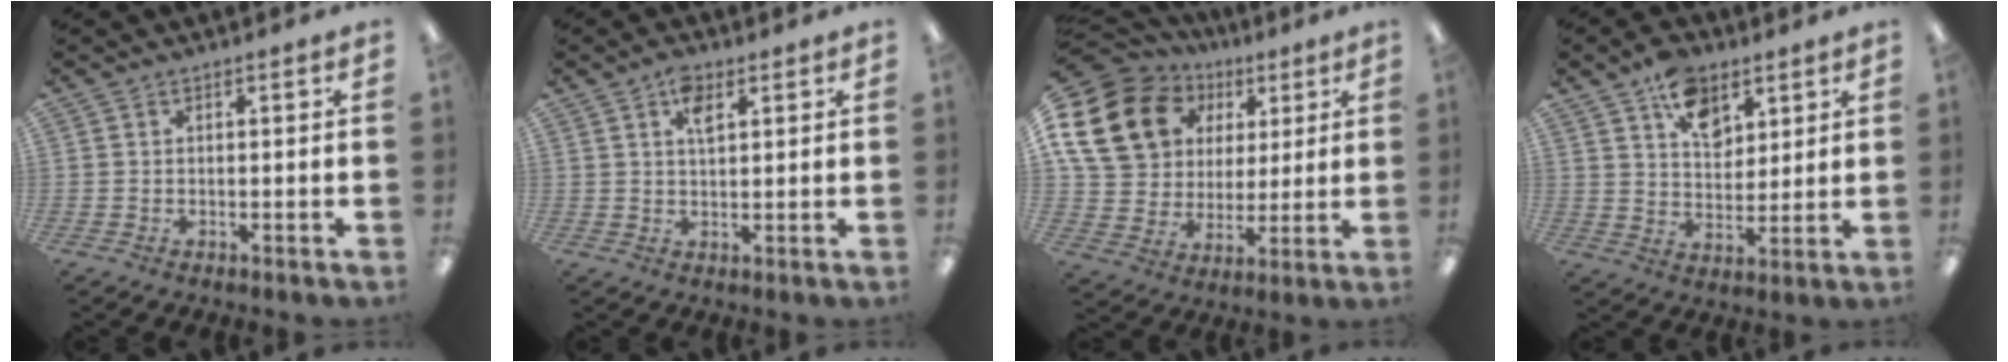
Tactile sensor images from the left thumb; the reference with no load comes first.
{"total": 4.1, "force": [2.0, 2.1, 2.8], "torque": [-0.047, -0.003, 0.031]}
{"total": 20.6, "force": [8.6, 16.2, 9.6], "torque": [-0.209, -0.030, 0.169]}
{"total": 10.4, "force": [6.1, 6.7, 5.1], "torque": [-0.064, -0.030, 0.108]}